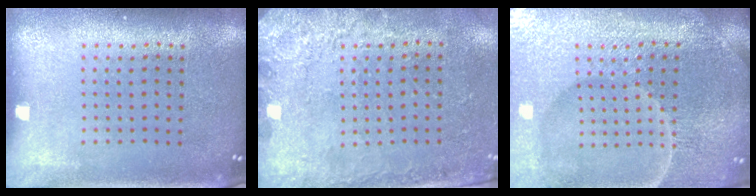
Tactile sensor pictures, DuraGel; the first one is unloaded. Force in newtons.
{"total": 2.6, "press": 2.3, "slide": 1.2}
{"total": 5.9, "press": 5.4, "slide": 2.3}